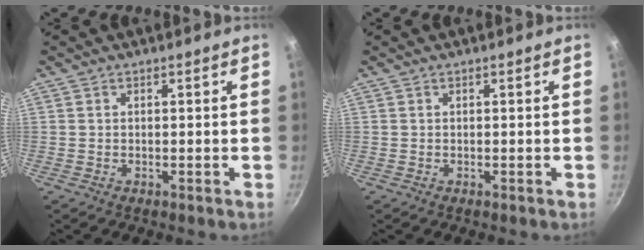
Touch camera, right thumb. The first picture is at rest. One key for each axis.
{"total": 0.0}